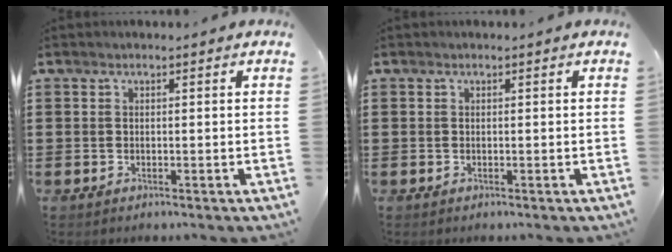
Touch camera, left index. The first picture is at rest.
{"total": 0.0}